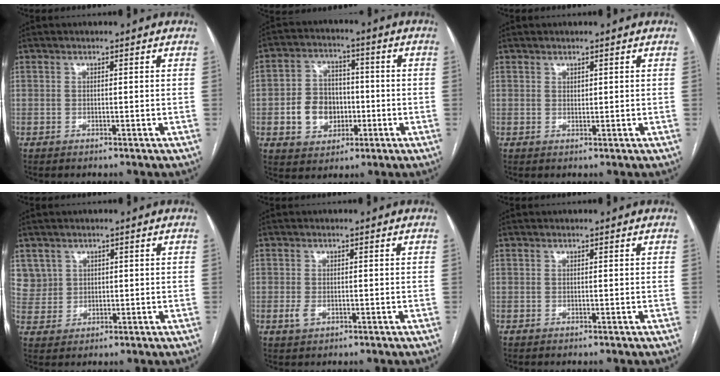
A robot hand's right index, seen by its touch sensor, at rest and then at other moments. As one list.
[{"total": 8.8, "force": [-1.7, 7.3, 4.7], "torque": [-0.097, 0.023, -0.023]}, {"total": 0.6, "force": [0.4, 0.4, 0.3], "torque": [-0.003, -0.004, 0.007]}, {"total": 6.0, "force": [2.6, 5.4, 0.2], "torque": [-0.005, 0.013, 0.062]}, {"total": 1.9, "force": [-0.6, 1.2, 1.4], "torque": [-0.030, -0.002, -0.008]}, {"total": 0.0}]